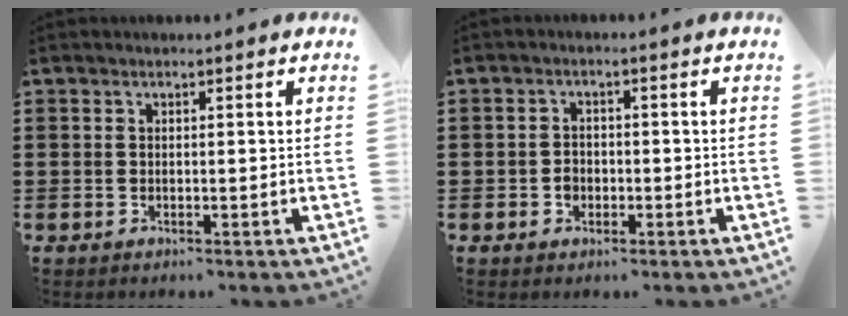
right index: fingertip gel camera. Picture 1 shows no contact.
{"total": 1.8, "force": [-0.8, 1.5, 0.7], "torque": [-0.017, 0.000, -0.016]}